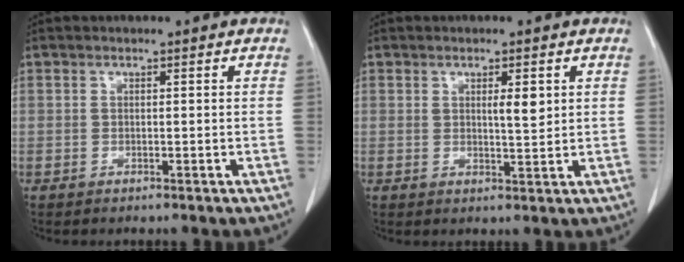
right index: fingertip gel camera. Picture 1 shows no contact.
{"total": 3.3, "force": [1.2, 0.7, 3.0], "torque": [-0.046, -0.005, 0.018]}